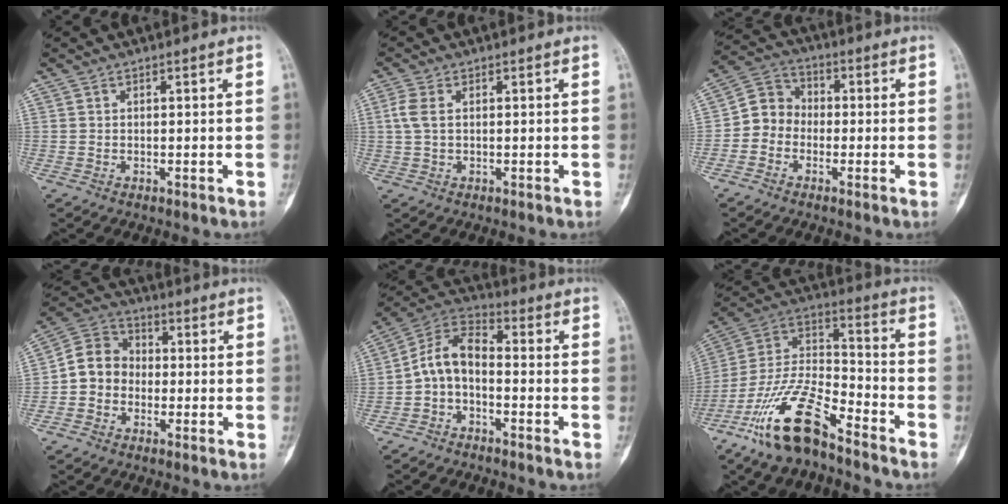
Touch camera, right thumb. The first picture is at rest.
{"total": 3.4, "force": [0.6, 2.0, 2.8], "torque": [-0.083, 0.007, 0.010]}
{"total": 6.5, "force": [-1.7, 5.8, 2.6], "torque": [-0.020, 0.029, -0.050]}
{"total": 8.1, "force": [-1.5, 7.1, 3.7], "torque": [-0.044, 0.035, -0.044]}
{"total": 8.2, "force": [-2.2, 4.7, 6.3], "torque": [-0.117, 0.049, -0.058]}
{"total": 17.7, "force": [-12.0, 5.8, 11.7], "torque": [-0.226, 0.073, -0.226]}